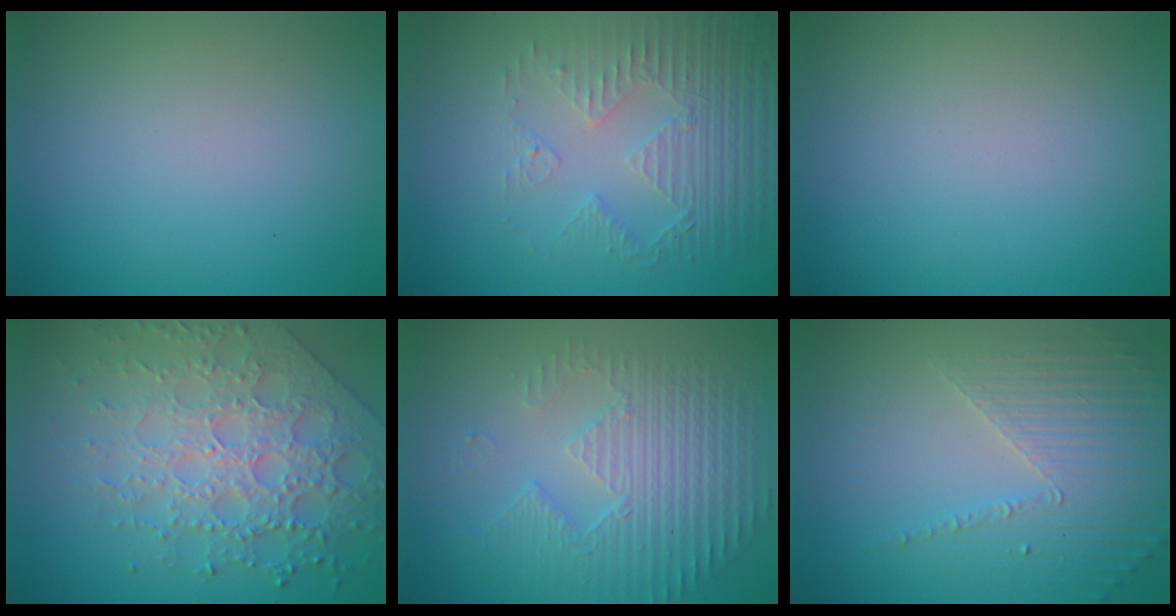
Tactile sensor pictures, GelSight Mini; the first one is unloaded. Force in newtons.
{"total": 4.2, "press": 3.2, "slide": 2.6}
{"total": 0.0}
{"total": 7.0, "press": 5.5, "slide": 4.3}
{"total": 4.9, "press": 3.5, "slide": 3.4}
{"total": 3.8, "press": 3.3, "slide": 1.9}